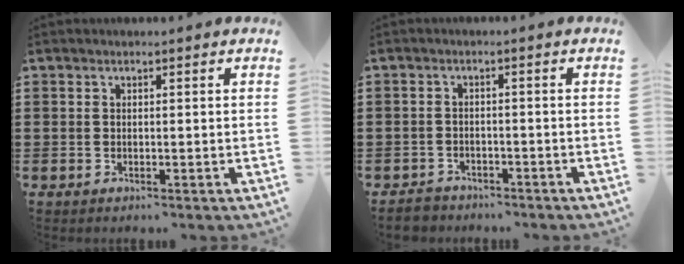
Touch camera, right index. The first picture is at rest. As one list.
[{"total": 2.1, "force": [-2.0, 0.7, -0.1], "torque": [-0.005, 0.004, -0.045]}]